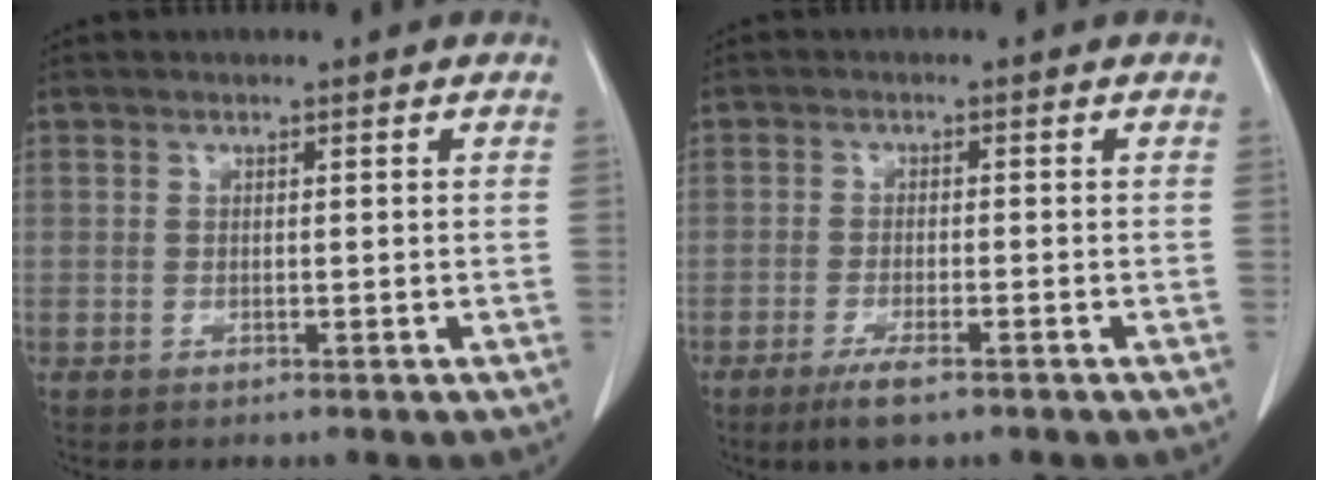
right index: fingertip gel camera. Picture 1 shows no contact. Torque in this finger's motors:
{"motor_torque": [0.56, -0.53, 0.04, 0.02]}